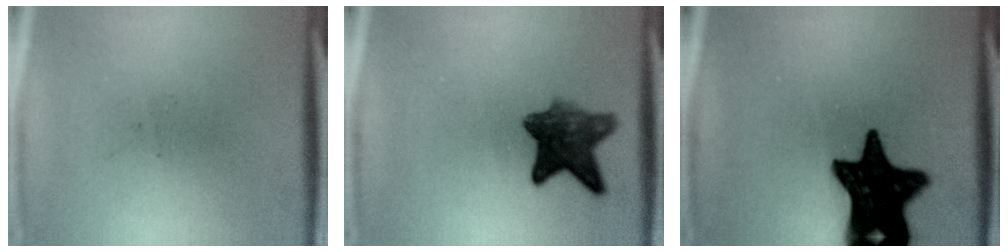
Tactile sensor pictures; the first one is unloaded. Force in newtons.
{"total": 7.6}
{"total": 18.1}